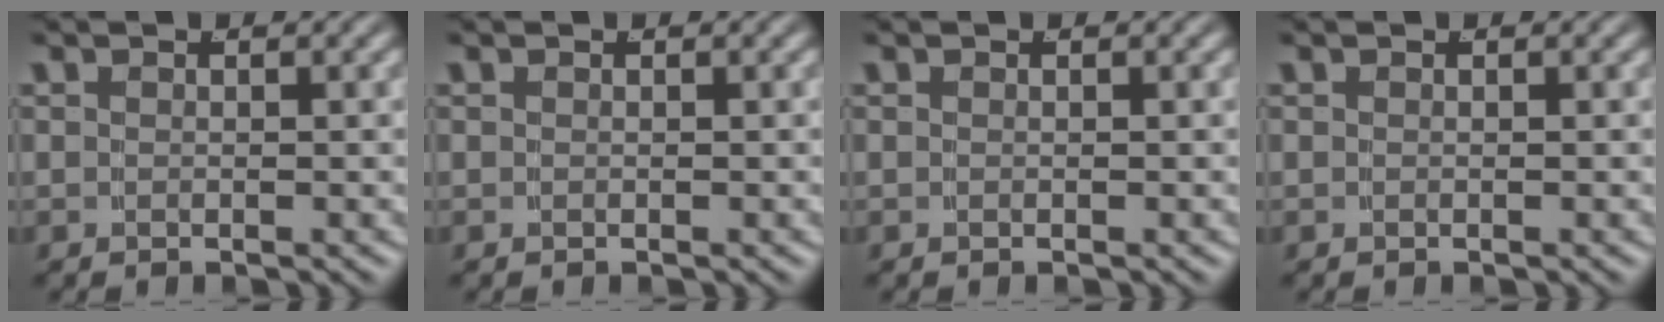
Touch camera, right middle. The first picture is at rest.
{"total": 0.0}
{"total": 0.0}
{"total": 0.0}